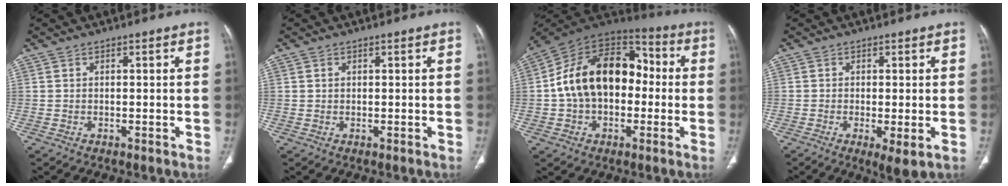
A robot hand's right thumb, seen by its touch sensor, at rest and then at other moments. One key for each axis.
{"total": 0.6, "fx": 0.2, "fy": 0.5, "fz": 0.2, "tx": -0.001, "ty": 0.000, "tz": 0.005}
{"total": 20.1, "fx": -0.1, "fy": 13.5, "fz": 14.8, "tx": -0.222, "ty": 0.048, "tz": -0.007}
{"total": 4.3, "fx": -1.1, "fy": 1.1, "fz": 4.0, "tx": -0.074, "ty": -0.015, "tz": -0.020}